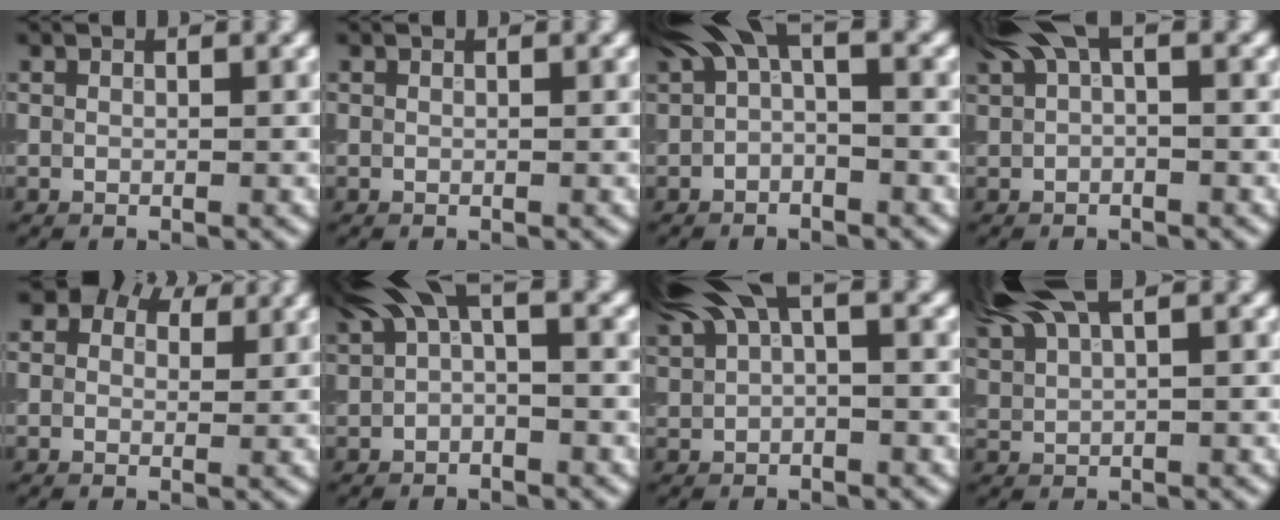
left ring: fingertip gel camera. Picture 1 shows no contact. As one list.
[{"total": 0.0}, {"total": 3.8, "force": [0.9, 1.7, 3.3], "torque": [-0.048, 0.014, 0.006]}, {"total": 3.5, "force": [1.7, 1.1, 2.8], "torque": [-0.049, 0.007, 0.025]}, {"total": 4.0, "force": [2.3, 2.6, 2.0], "torque": [-0.021, 0.005, 0.011]}, {"total": 4.1, "force": [1.6, 1.7, 3.4], "torque": [-0.055, 0.011, 0.021]}, {"total": 4.5, "force": [2.5, 1.5, 3.4], "torque": [-0.062, 0.012, 0.041]}, {"total": 5.6, "force": [3.9, 1.5, 3.7], "torque": [-0.072, 0.014, 0.069]}]